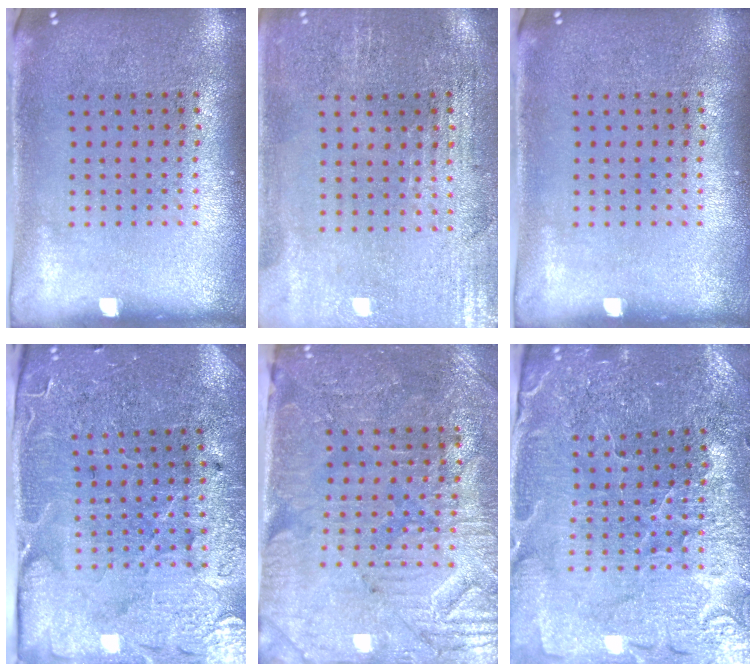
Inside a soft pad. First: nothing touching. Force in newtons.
{"total": 0.6, "press": 0.5, "slide": 0.3}
{"total": 0.0}
{"total": 3.6, "press": 3.6, "slide": 0.6}
{"total": 3.7, "press": 3.5, "slide": 1.2}
{"total": 3.4, "press": 3.4, "slide": 0.3}